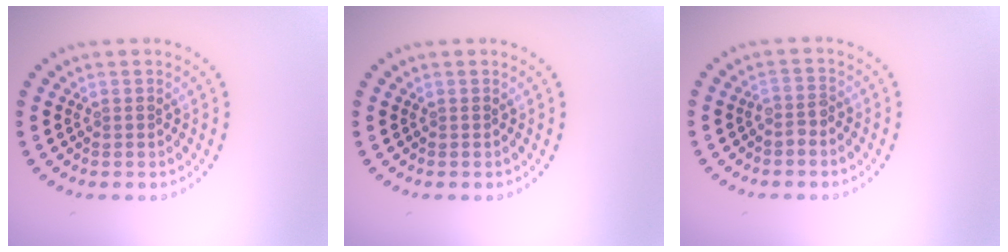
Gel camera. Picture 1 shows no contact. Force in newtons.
{"total": 0.0}
{"total": 1.3, "press": 1.0, "slide": 0.9}